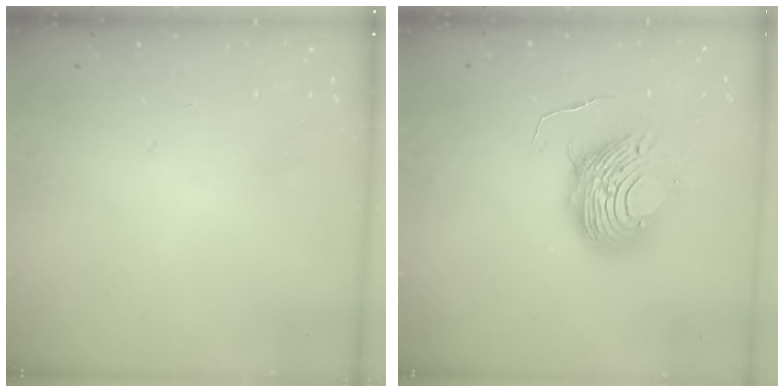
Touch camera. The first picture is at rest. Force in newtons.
{"total": 10.6, "press": 10.6, "slide": 0.9}